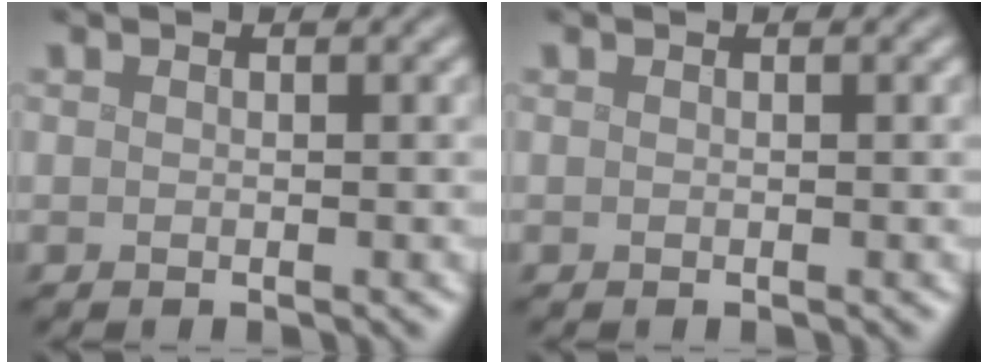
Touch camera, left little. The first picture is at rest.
{"total": 0.0}